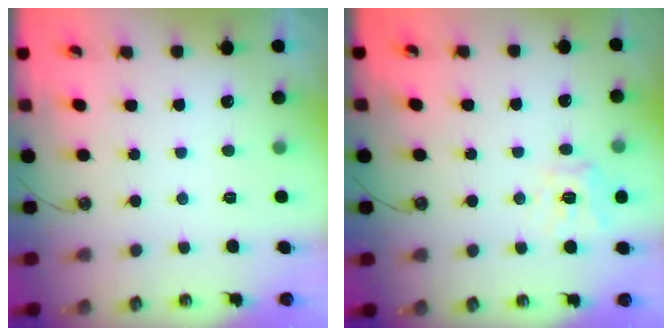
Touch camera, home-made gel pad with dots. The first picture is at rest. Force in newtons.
{"total": 12.2, "press": 12.1, "slide": 1.5}